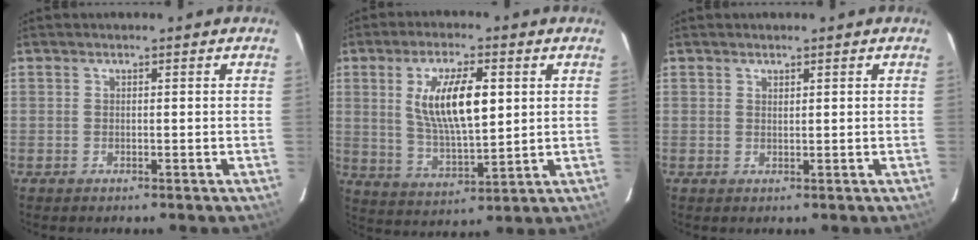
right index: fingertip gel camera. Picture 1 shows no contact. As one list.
[{"total": 12.6, "force": [3.1, 4.2, 11.5], "torque": [-0.212, 0.000, 0.063]}, {"total": 0.7, "force": [0.6, 0.2, 0.3], "torque": [-0.004, 0.001, 0.011]}]